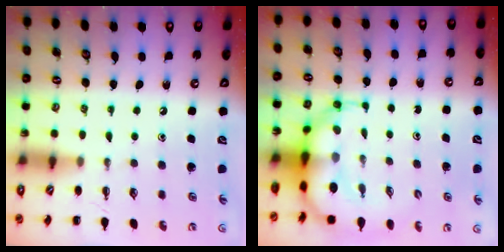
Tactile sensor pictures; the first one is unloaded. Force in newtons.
{"total": 8.3, "press": 7.9, "slide": 2.4}